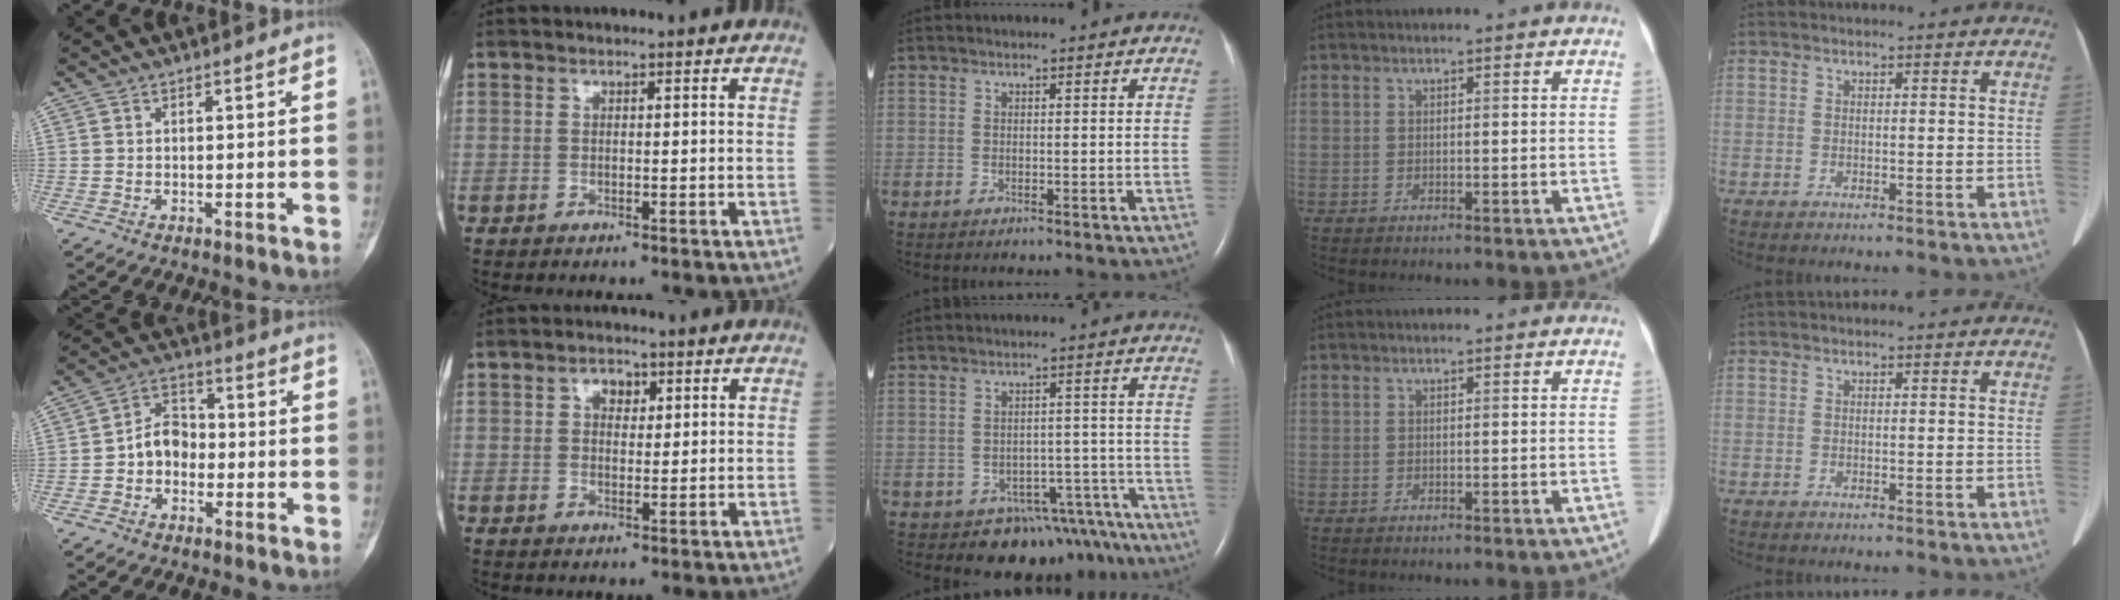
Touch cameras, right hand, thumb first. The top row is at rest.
{"thumb": {"total": 6.8, "force": [-1.4, 5.4, 4.0], "torque": [-0.043, 0.029, -0.039]}, "index": {"total": 2.8, "force": [1.1, 1.8, 1.8], "torque": [-0.026, 0.008, 0.016]}, "middle": {"total": 10.3, "force": [-7.7, 6.6, 2.2], "torque": [-0.004, 0.035, -0.089]}}